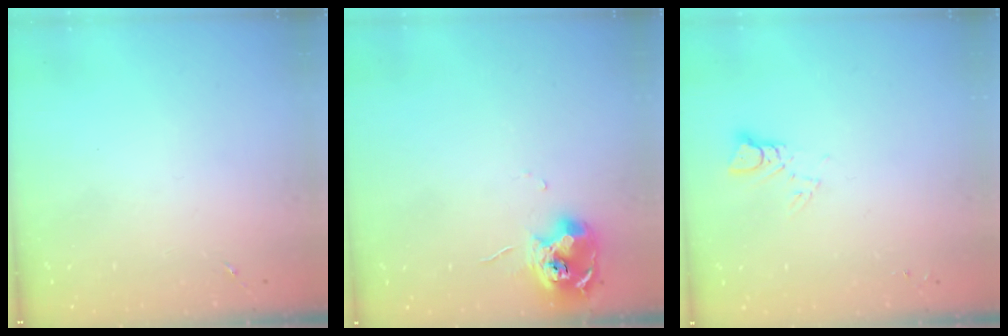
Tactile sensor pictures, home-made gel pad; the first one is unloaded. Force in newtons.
{"total": 11.7, "press": 11.6, "slide": 1.0}
{"total": 3.2, "press": 3.2, "slide": 0.0}